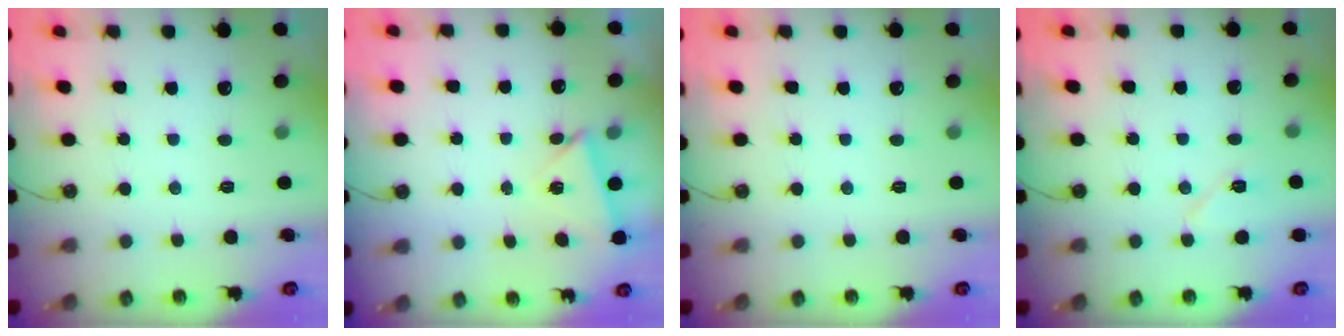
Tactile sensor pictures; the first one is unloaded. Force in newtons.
{"total": 3.1, "press": 3.1, "slide": 0.5}
{"total": 0.0}
{"total": 8.4, "press": 5.4, "slide": 6.5}